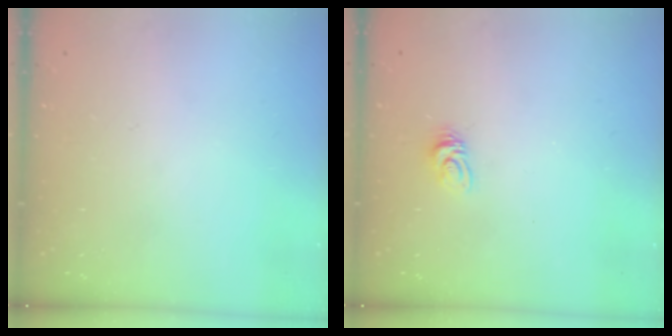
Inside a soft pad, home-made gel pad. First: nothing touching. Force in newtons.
{"total": 4.5, "press": 4.5, "slide": 0.2}